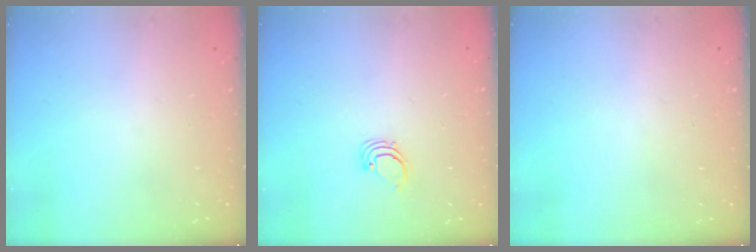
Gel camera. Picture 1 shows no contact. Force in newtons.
{"total": 1.9, "press": 1.9, "slide": 0.1}
{"total": 0.0}